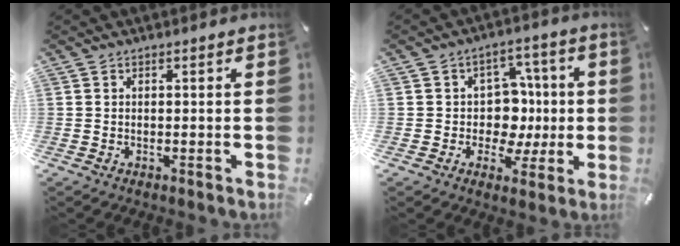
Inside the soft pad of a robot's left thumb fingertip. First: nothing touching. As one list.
[{"total": 10.6, "force": [0.2, 9.7, 4.3], "torque": [-0.054, 0.004, 0.016]}]